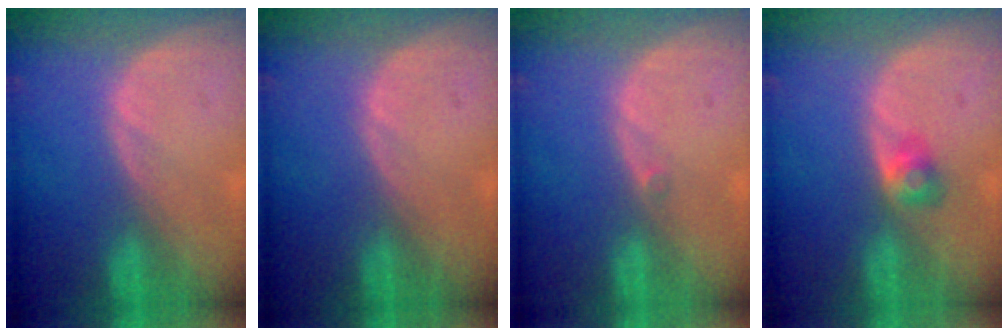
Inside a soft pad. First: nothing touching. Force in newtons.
{"total": 0.0}
{"total": 0.6, "press": 0.5, "slide": 0.3}
{"total": 2.6, "press": 2.4, "slide": 0.9}